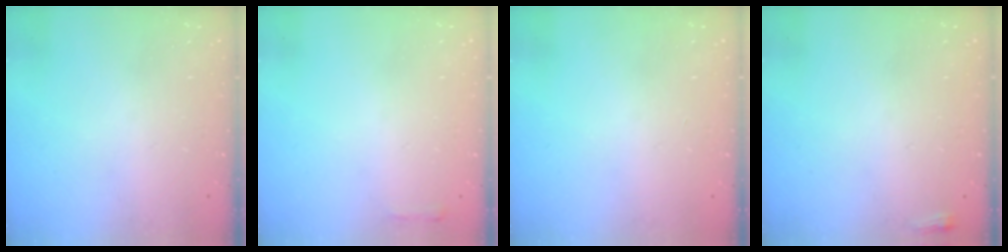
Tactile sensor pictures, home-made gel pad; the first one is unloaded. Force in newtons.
{"total": 2.1, "press": 2.0, "slide": 0.5}
{"total": 0.0}
{"total": 3.0, "press": 2.8, "slide": 1.2}